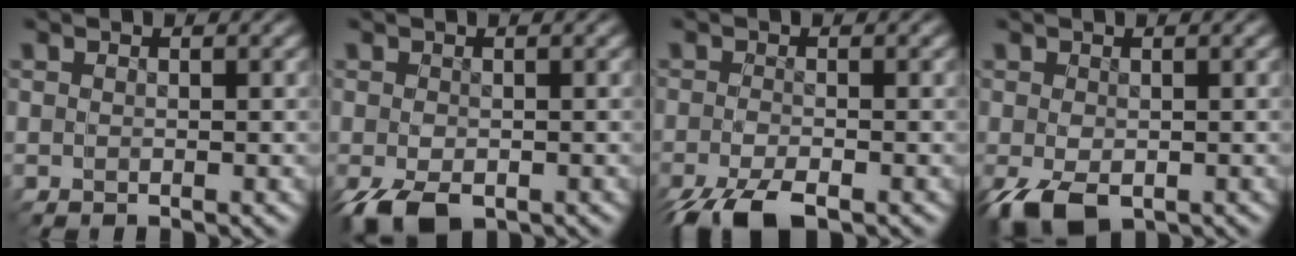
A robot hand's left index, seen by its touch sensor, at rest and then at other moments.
{"total": 2.9, "force": [-2.2, 1.7, 0.8], "torque": [-0.020, -0.022, -0.020]}
{"total": 3.4, "force": [-3.3, -0.9, 0.0], "torque": [-0.006, -0.013, -0.045]}
{"total": 3.6, "force": [-2.4, 2.5, 0.9], "torque": [-0.019, -0.025, -0.024]}